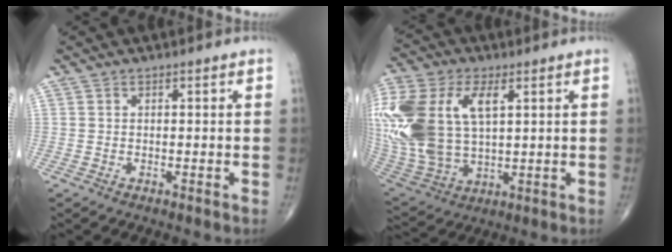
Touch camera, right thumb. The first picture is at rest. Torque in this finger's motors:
{"motor_torque": [2.44, 2.56, 2.05, 0.72, 0.48]}